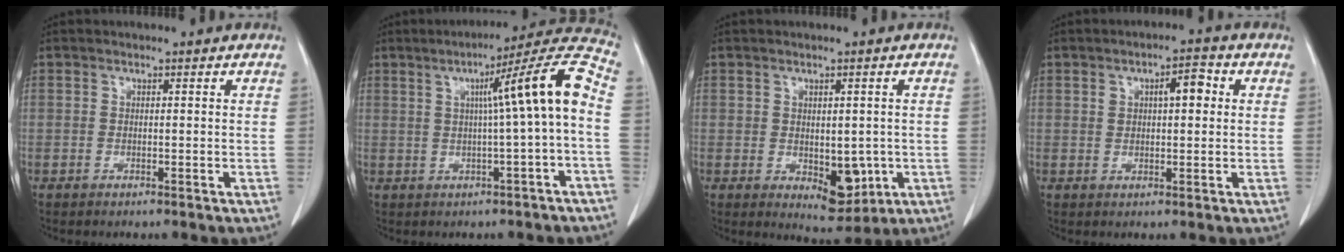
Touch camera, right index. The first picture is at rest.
{"total": 11.6, "force": [0.0, -0.4, 11.6], "torque": [-0.160, 0.032, -0.001]}
{"total": 7.9, "force": [-1.4, 4.6, 6.3], "torque": [-0.087, -0.001, -0.001]}
{"total": 5.3, "force": [1.4, 2.2, 4.6], "torque": [-0.078, 0.020, 0.026]}